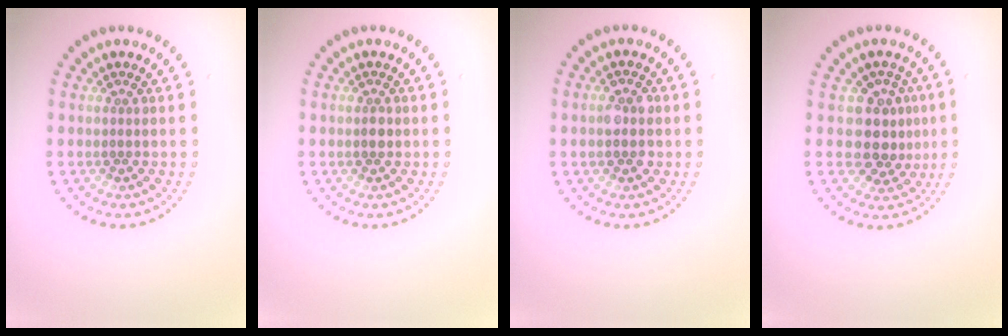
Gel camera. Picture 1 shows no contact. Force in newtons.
{"total": 1.0, "press": 1.0, "slide": 0.0}
{"total": 2.4, "press": 2.4, "slide": 0.2}
{"total": 3.8, "press": 3.3, "slide": 1.8}